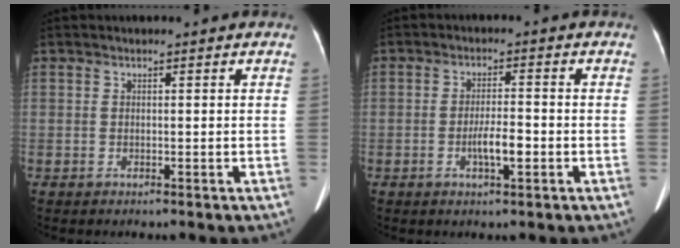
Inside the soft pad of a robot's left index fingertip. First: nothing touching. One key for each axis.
{"total": 4.1, "fx": -1.4, "fy": 0.8, "fz": 3.8, "tx": -0.071, "ty": 0.001, "tz": -0.022}